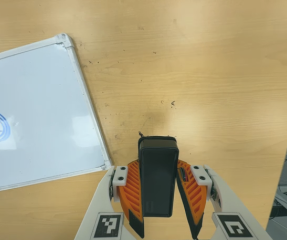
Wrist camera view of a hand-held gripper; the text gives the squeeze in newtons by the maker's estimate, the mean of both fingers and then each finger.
{"total": 6.5, "left": 5.0, "right": 8.0}